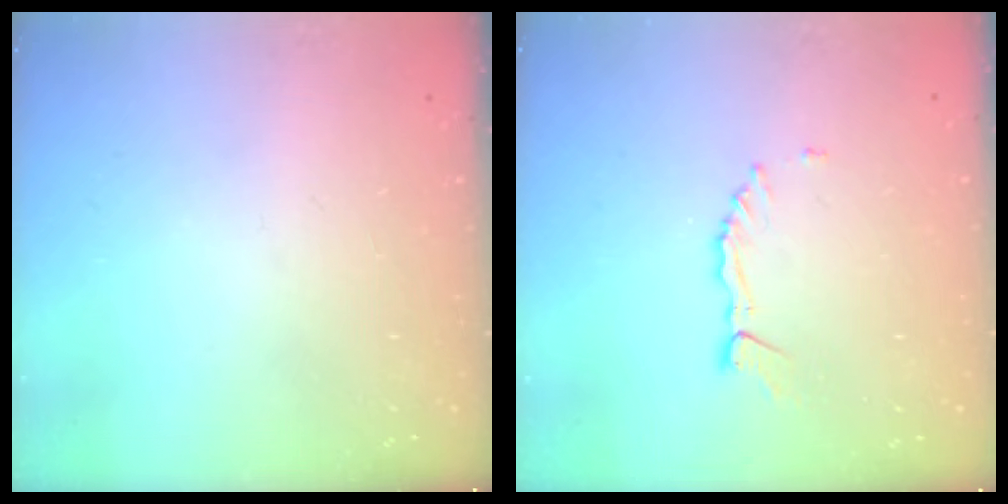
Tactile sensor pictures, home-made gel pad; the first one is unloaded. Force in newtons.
{"total": 2.7, "press": 2.7, "slide": 0.3}